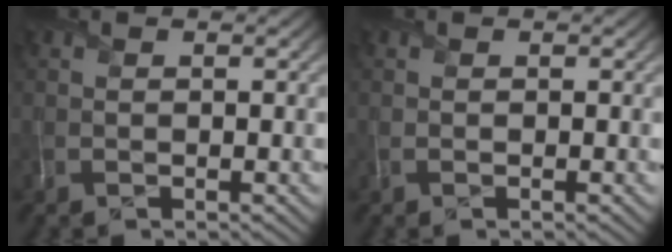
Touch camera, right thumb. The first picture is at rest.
{"total": 0.0}